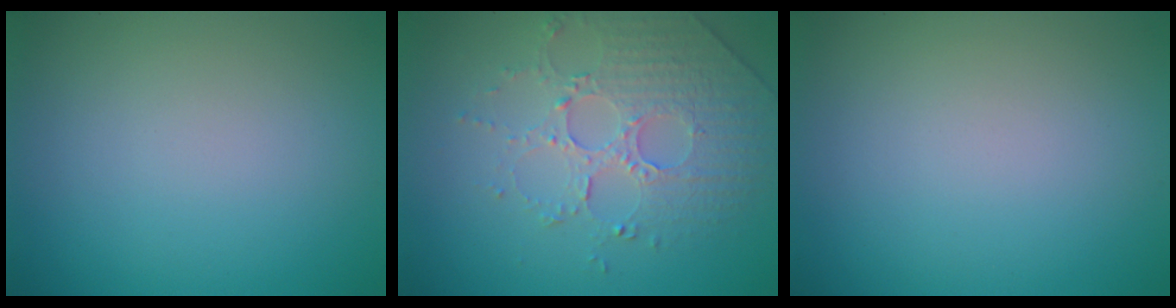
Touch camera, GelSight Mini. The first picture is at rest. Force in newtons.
{"total": 5.2, "press": 3.7, "slide": 3.6}
{"total": 0.0}